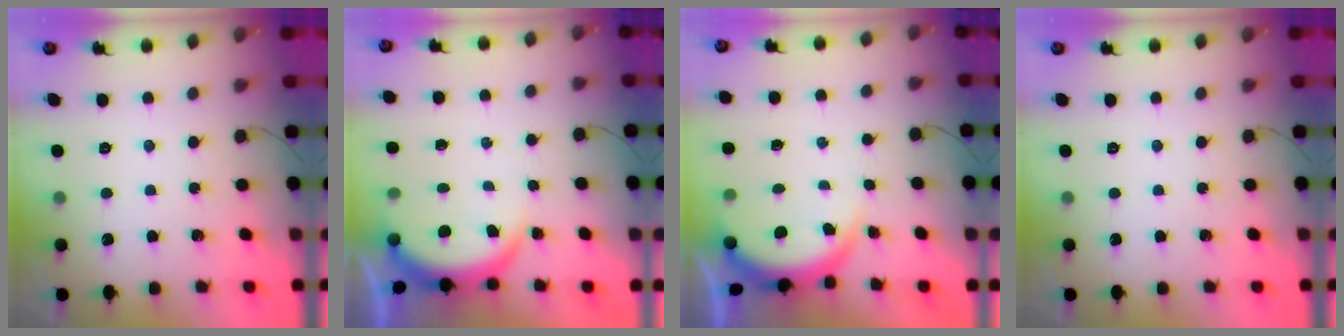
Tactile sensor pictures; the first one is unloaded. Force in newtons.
{"total": 4.0, "press": 4.0, "slide": 0.2}
{"total": 3.8, "press": 3.8, "slide": 0.7}
{"total": 0.0}